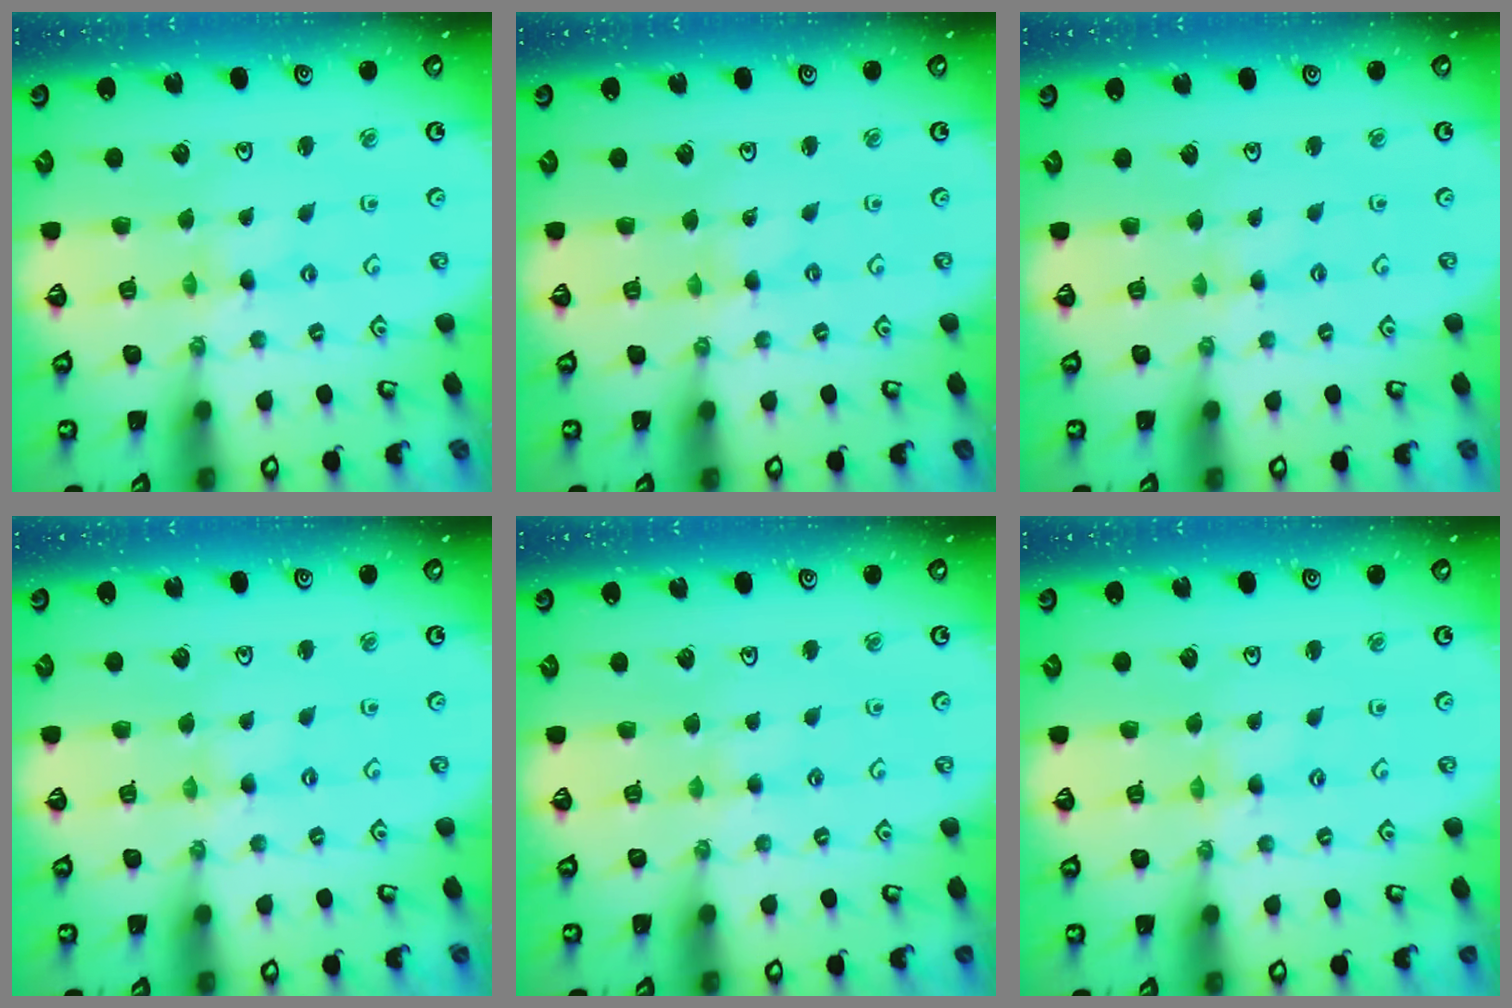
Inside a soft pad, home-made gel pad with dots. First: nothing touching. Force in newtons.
{"total": 0.0}
{"total": 1.6, "press": 1.6, "slide": 0.2}
{"total": 0.0}
{"total": 2.1, "press": 2.1, "slide": 0.4}
{"total": 1.2, "press": 1.2, "slide": 0.2}